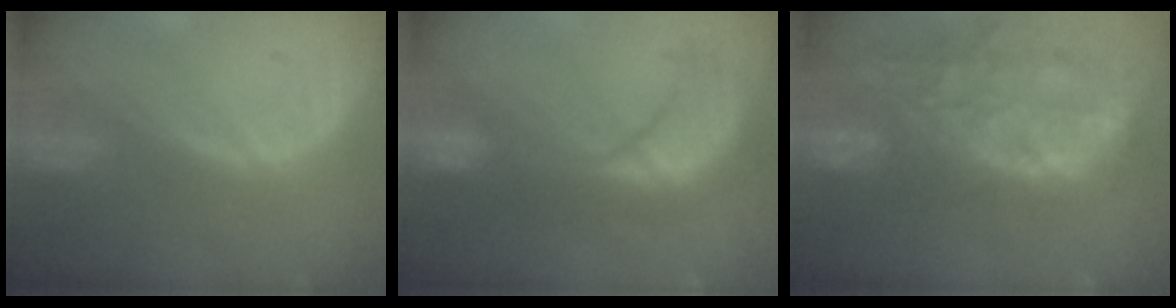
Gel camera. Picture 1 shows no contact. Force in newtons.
{"total": 9.6, "press": 9.5, "slide": 1.7}
{"total": 14.0, "press": 11.4, "slide": 8.2}